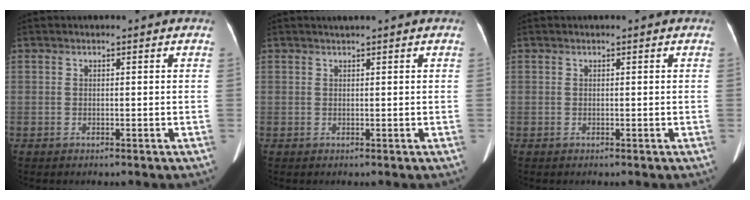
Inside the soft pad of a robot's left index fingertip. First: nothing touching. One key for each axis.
{"total": 0.8, "fx": 0.6, "fy": -0.1, "fz": 0.4, "tx": -0.010, "ty": 0.005, "tz": 0.015}
{"total": 0.0}